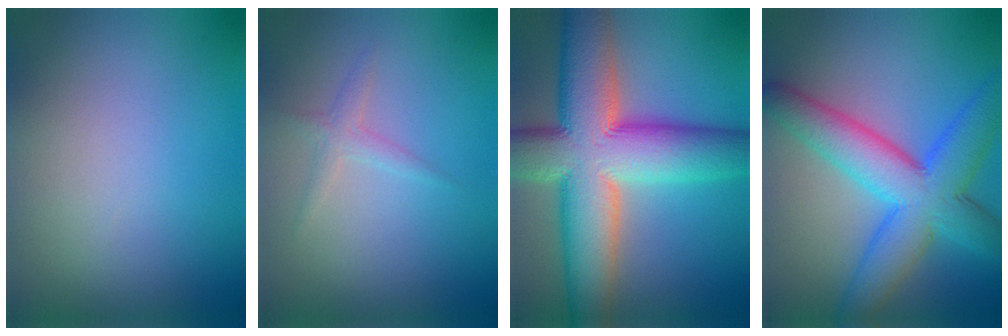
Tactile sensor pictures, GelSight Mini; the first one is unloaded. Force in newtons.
{"total": 1.4, "press": 1.4, "slide": 0.0}
{"total": 14.3, "press": 14.2, "slide": 0.8}
{"total": 8.9, "press": 8.9, "slide": 0.2}